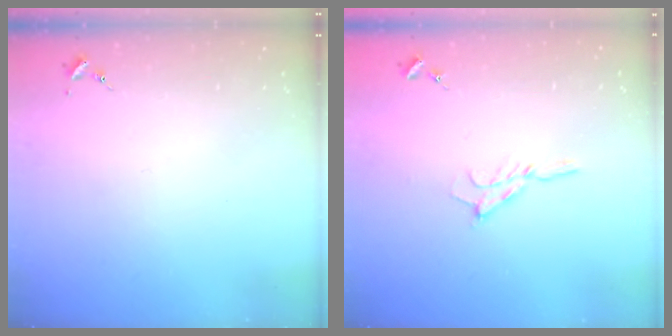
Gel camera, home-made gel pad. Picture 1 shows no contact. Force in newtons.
{"total": 6.5, "press": 6.5, "slide": 0.7}